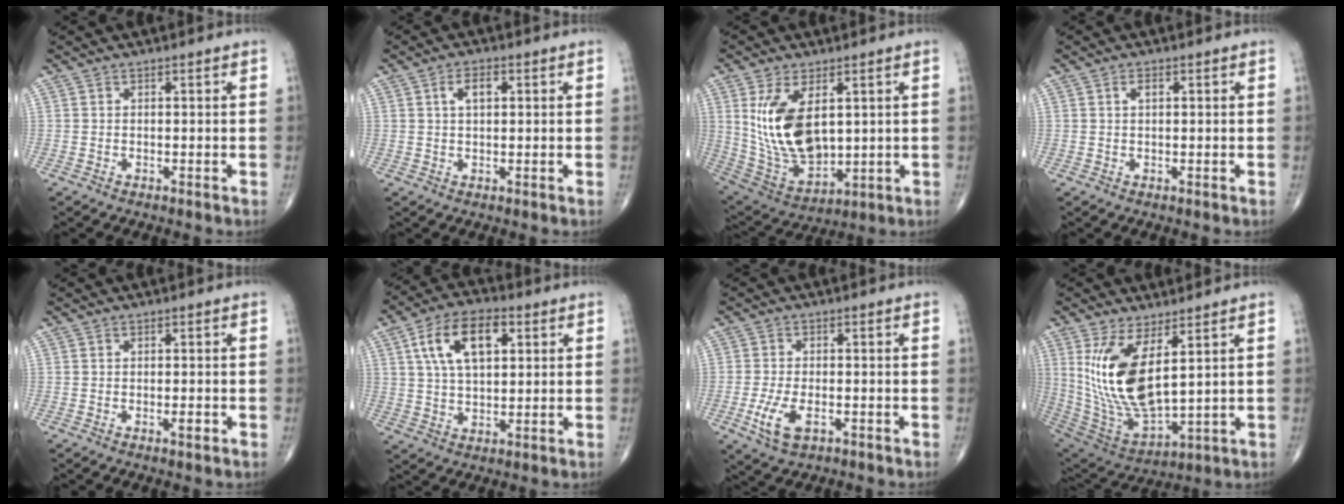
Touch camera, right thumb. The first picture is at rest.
{"total": 3.7, "force": [1.1, 1.9, 3.0], "torque": [-0.051, 0.004, 0.018]}
{"total": 15.5, "force": [3.3, 8.5, 12.6], "torque": [-0.223, -0.019, 0.085]}
{"total": 1.5, "force": [0.5, 0.7, 1.2], "torque": [-0.023, 0.002, 0.008]}
{"total": 1.3, "force": [-0.5, 0.4, 1.1], "torque": [-0.013, -0.001, -0.010]}
{"total": 12.6, "force": [4.1, 6.7, 9.9], "torque": [-0.167, 0.005, 0.069]}
{"total": 6.1, "force": [-2.3, 3.0, 4.8], "torque": [-0.100, 0.000, -0.038]}
{"total": 15.9, "force": [4.9, 6.5, 13.7], "torque": [-0.271, -0.036, 0.116]}